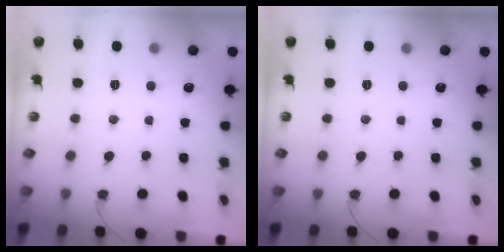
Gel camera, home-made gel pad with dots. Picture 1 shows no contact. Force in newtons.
{"total": 0.0}